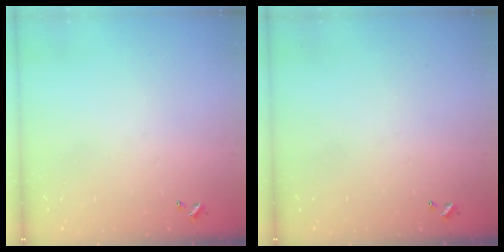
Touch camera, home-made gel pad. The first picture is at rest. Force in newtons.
{"total": 0.0}